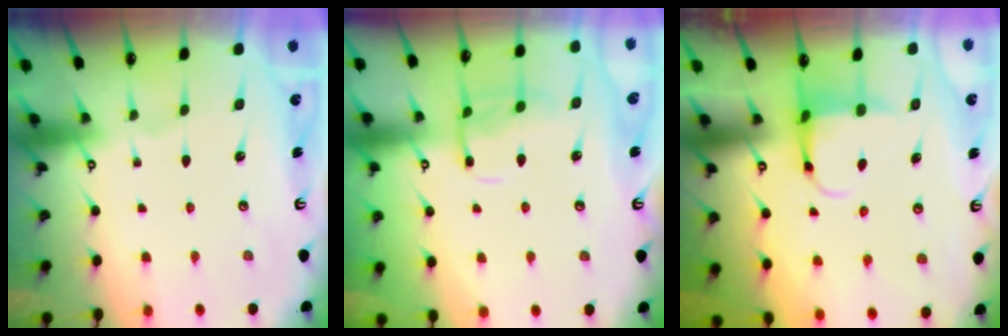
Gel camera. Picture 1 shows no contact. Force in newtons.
{"total": 10.7, "press": 10.6, "slide": 1.2}
{"total": 4.2, "press": 4.1, "slide": 1.0}